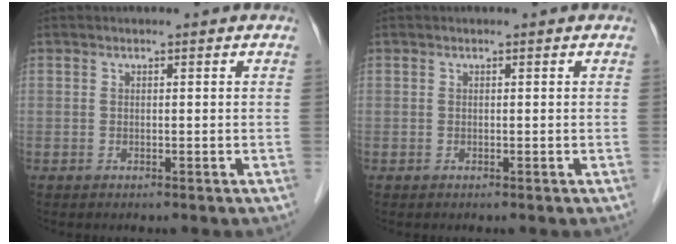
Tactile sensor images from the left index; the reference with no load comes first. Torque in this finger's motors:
{"motor_torque": [-0.03, 0.04, 0.00, -0.01]}